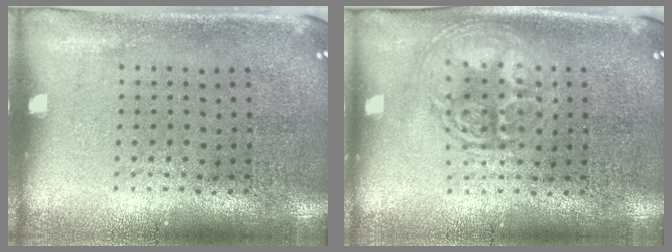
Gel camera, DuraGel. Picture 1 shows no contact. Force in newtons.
{"total": 1.7, "press": 1.7, "slide": 0.3}